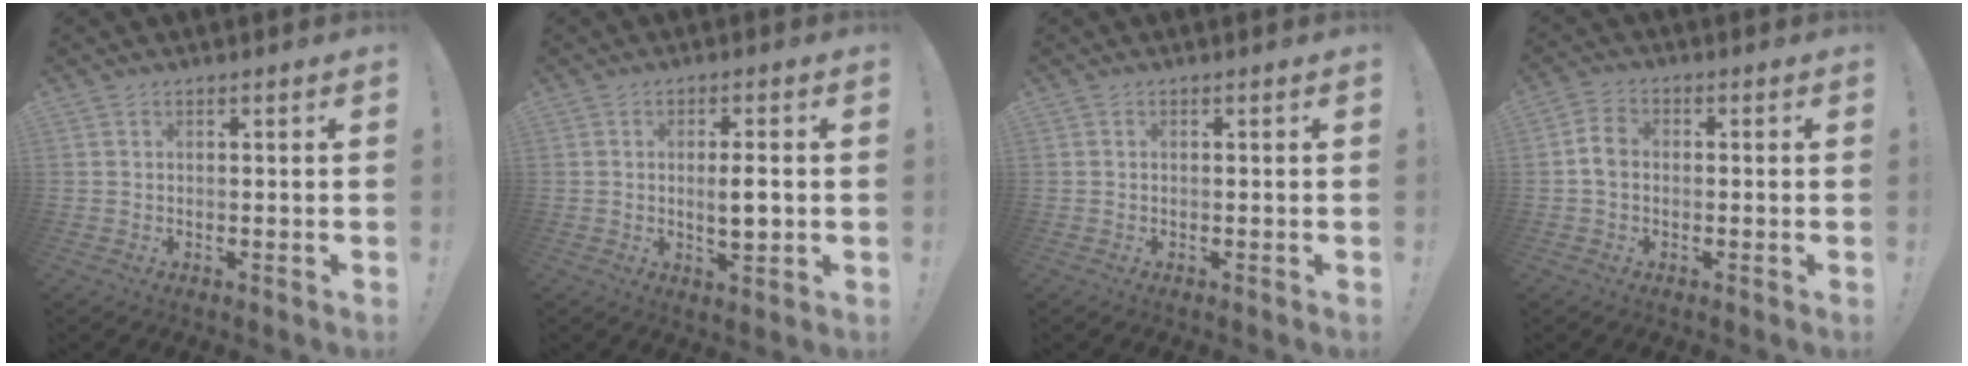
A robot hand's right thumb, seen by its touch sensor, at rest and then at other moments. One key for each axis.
{"total": 5.1, "fx": -0.1, "fy": 1.3, "fz": 4.9, "tx": -0.065, "ty": -0.009, "tz": -0.006}
{"total": 0.0}
{"total": 4.9, "fx": -0.2, "fy": 3.6, "fz": 3.3, "tx": -0.054, "ty": 0.010, "tz": -0.002}